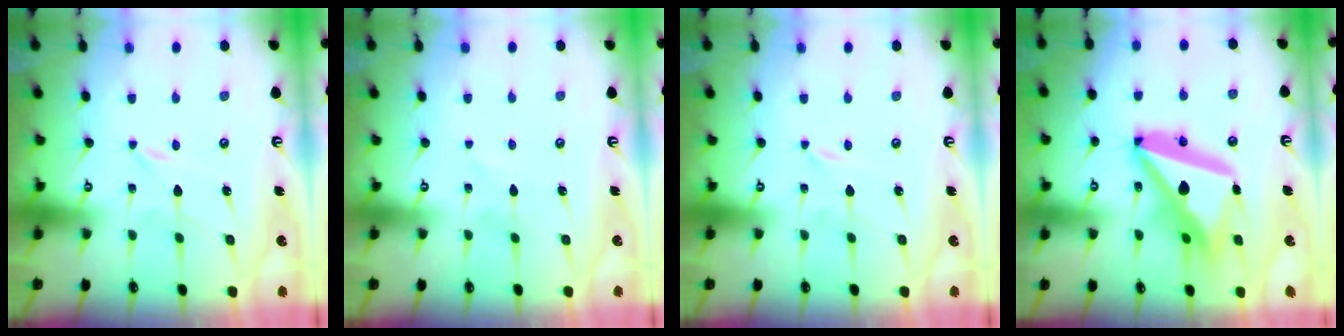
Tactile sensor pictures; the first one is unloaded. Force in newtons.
{"total": 2.4, "press": 2.4, "slide": 0.3}
{"total": 0.0}
{"total": 19.6, "press": 19.5, "slide": 2.3}